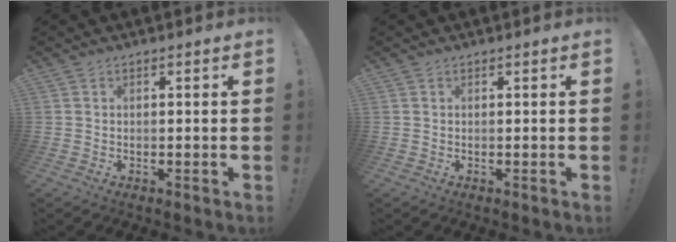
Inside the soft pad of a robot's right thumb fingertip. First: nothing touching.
{"total": 0.0}